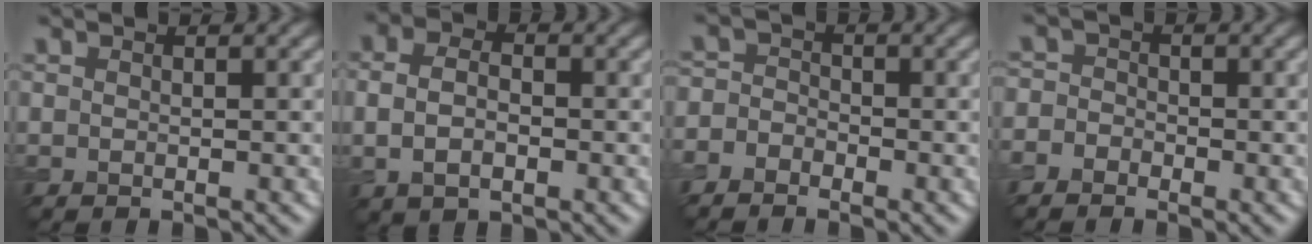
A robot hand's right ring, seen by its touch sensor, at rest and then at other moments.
{"total": 3.7, "force": [-0.2, 2.5, 2.7], "torque": [-0.055, -0.001, -0.006]}
{"total": 2.5, "force": [-1.7, 1.7, 0.7], "torque": [0.000, 0.007, -0.042]}
{"total": 2.3, "force": [-1.4, 1.8, 0.5], "torque": [0.004, 0.009, -0.037]}